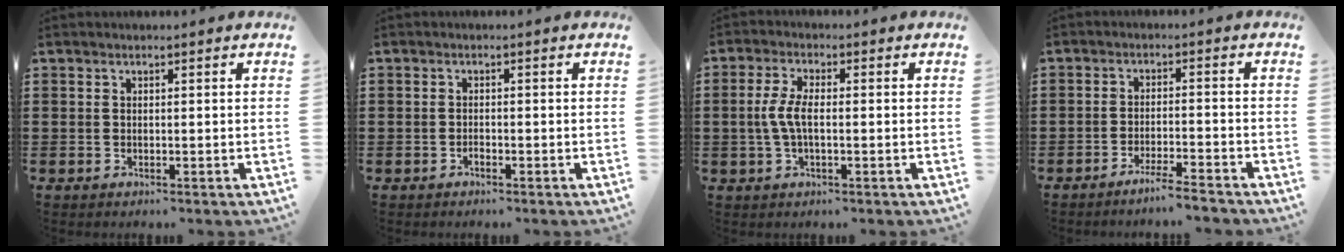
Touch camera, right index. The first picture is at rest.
{"total": 0.8, "force": [-0.7, 0.4, 0.3], "torque": [-0.008, -0.001, -0.013]}
{"total": 4.5, "force": [-0.5, 1.5, 4.2], "torque": [-0.105, -0.005, -0.018]}
{"total": 3.8, "force": [-3.5, -0.5, 1.5], "torque": [-0.025, -0.005, -0.066]}